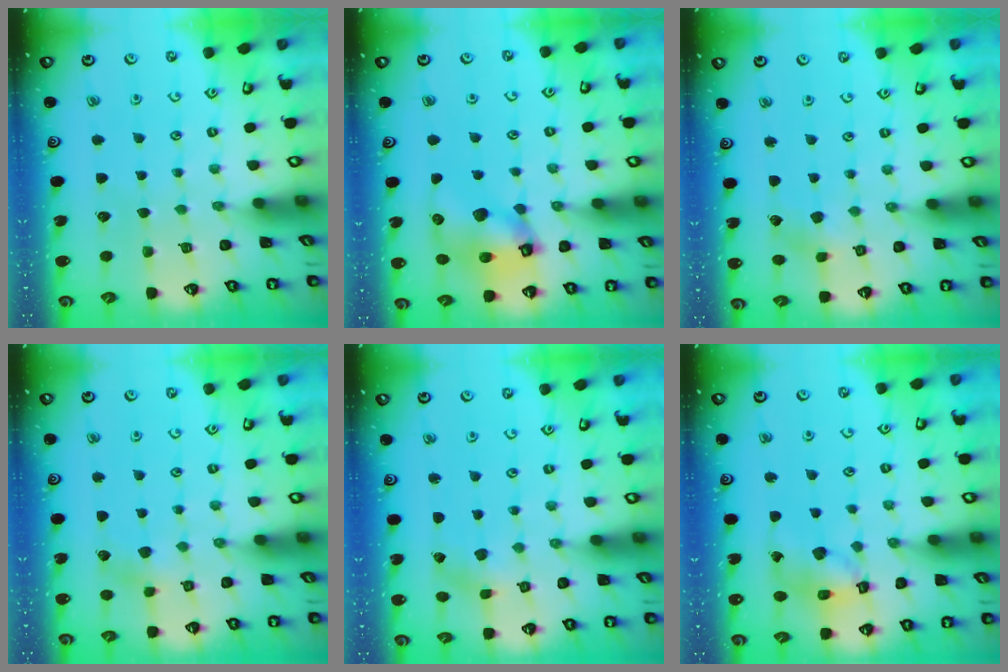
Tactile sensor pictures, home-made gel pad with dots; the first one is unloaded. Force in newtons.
{"total": 11.7, "press": 11.6, "slide": 1.6}
{"total": 2.9, "press": 2.8, "slide": 0.8}
{"total": 3.6, "press": 3.6, "slide": 0.4}
{"total": 1.4, "press": 1.4, "slide": 0.2}
{"total": 13.3, "press": 13.2, "slide": 1.7}